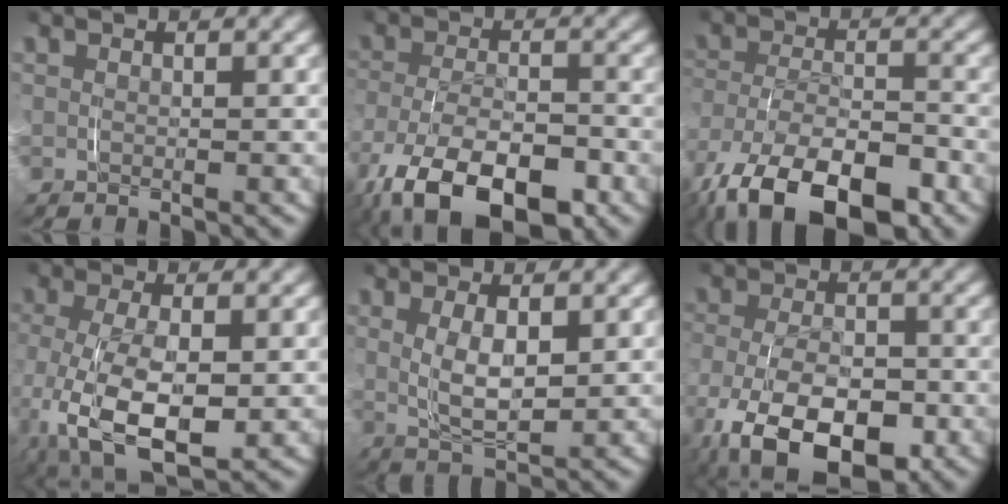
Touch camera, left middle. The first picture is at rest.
{"total": 10.6, "force": [-6.2, 5.1, 6.9], "torque": [-0.155, -0.040, -0.084]}
{"total": 11.6, "force": [-8.1, 5.1, 6.7], "torque": [-0.140, -0.033, -0.115]}
{"total": 9.0, "force": [-3.6, 4.8, 6.6], "torque": [-0.163, -0.047, -0.039]}
{"total": 4.7, "force": [0.1, 2.1, 4.2], "torque": [-0.079, -0.006, 0.003]}
{"total": 9.6, "force": [-4.5, 5.2, 6.7], "torque": [-0.147, -0.046, -0.058]}